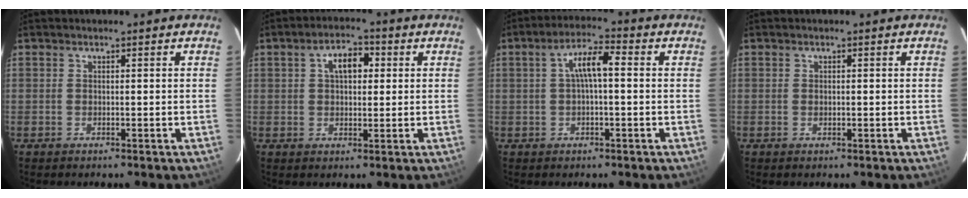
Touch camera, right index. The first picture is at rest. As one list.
[{"total": 5.7, "force": [1.6, 3.3, 4.4], "torque": [-0.073, 0.021, 0.027]}, {"total": 5.8, "force": [0.4, 1.6, 5.5], "torque": [-0.106, 0.018, 0.010]}, {"total": 0.6, "force": [0.0, 0.4, 0.4], "torque": [-0.008, 0.001, 0.001]}]